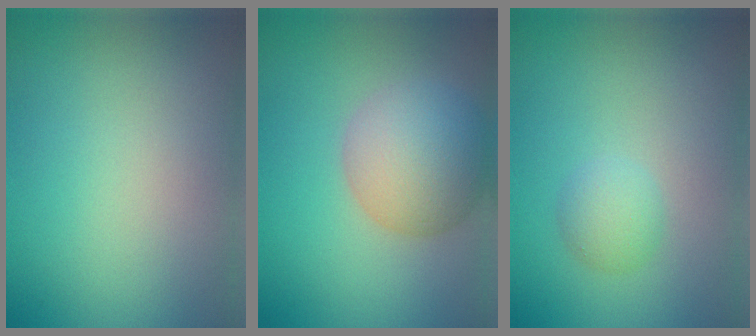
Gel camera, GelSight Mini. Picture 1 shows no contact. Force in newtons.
{"total": 6.0, "press": 6.0, "slide": 0.4}
{"total": 1.8, "press": 1.8, "slide": 0.1}